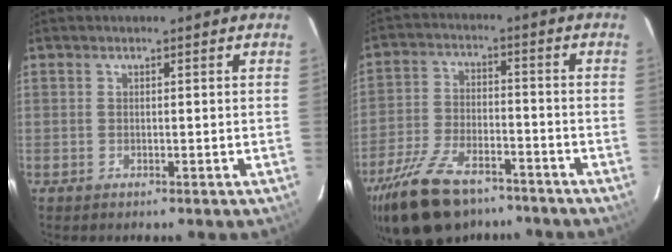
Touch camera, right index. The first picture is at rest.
{"total": 18.4, "force": [-13.5, 8.3, 9.3], "torque": [-0.206, -0.020, -0.231]}